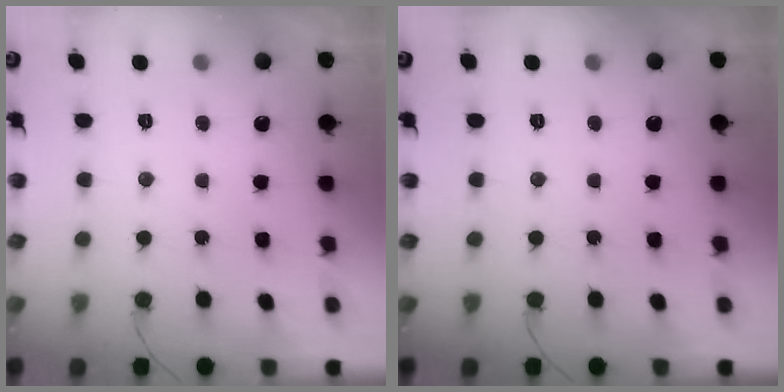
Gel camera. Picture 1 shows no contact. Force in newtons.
{"total": 0.0}